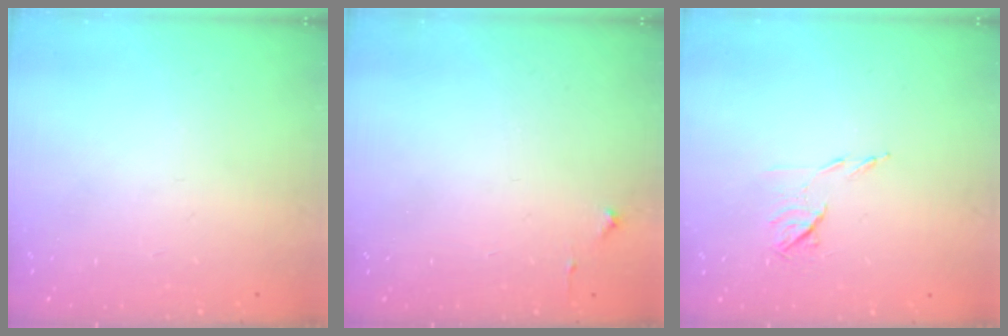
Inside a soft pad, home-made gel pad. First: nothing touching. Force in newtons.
{"total": 2.7, "press": 2.6, "slide": 0.4}
{"total": 6.4, "press": 6.3, "slide": 0.9}